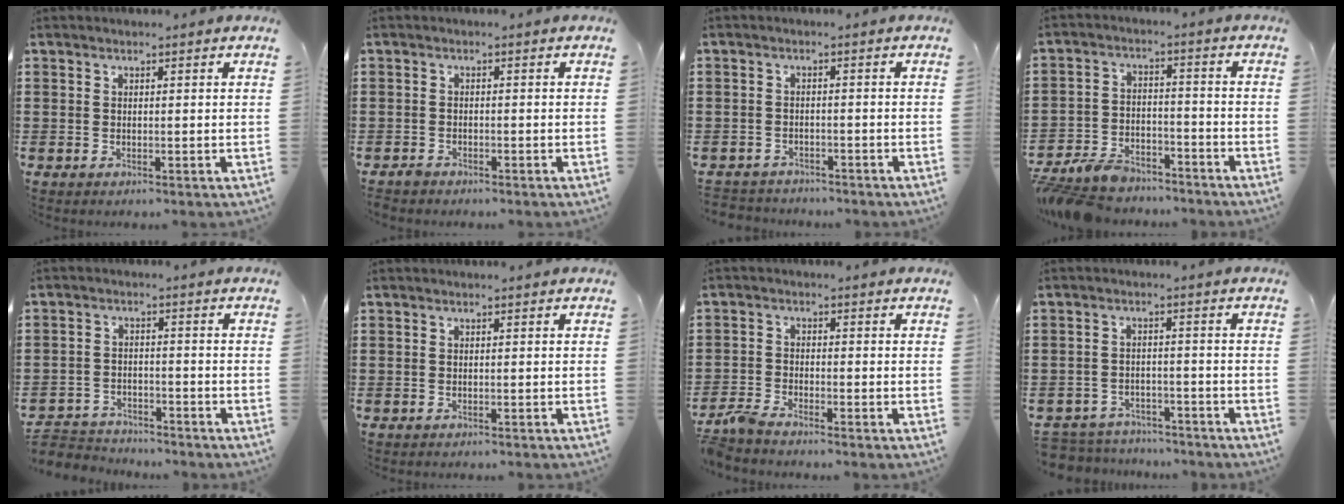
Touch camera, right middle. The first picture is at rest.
{"total": 1.3, "force": [-1.2, 0.5, 0.2], "torque": [-0.008, 0.000, -0.025]}
{"total": 2.6, "force": [-2.4, 0.7, -0.4], "torque": [0.001, 0.001, -0.057]}
{"total": 6.8, "force": [-6.4, 1.6, 1.5], "torque": [-0.049, 0.009, -0.131]}
{"total": 3.8, "force": [-3.7, 1.0, -0.3], "torque": [-0.011, -0.001, -0.083]}
{"total": 0.6, "force": [-0.6, 0.1, 0.0], "torque": [-0.001, 0.001, -0.014]}
{"total": 3.3, "force": [-3.1, 0.3, 1.1], "torque": [-0.042, -0.004, -0.071]}
{"total": 4.3, "force": [-4.3, 0.8, -0.2], "torque": [-0.010, 0.003, -0.094]}